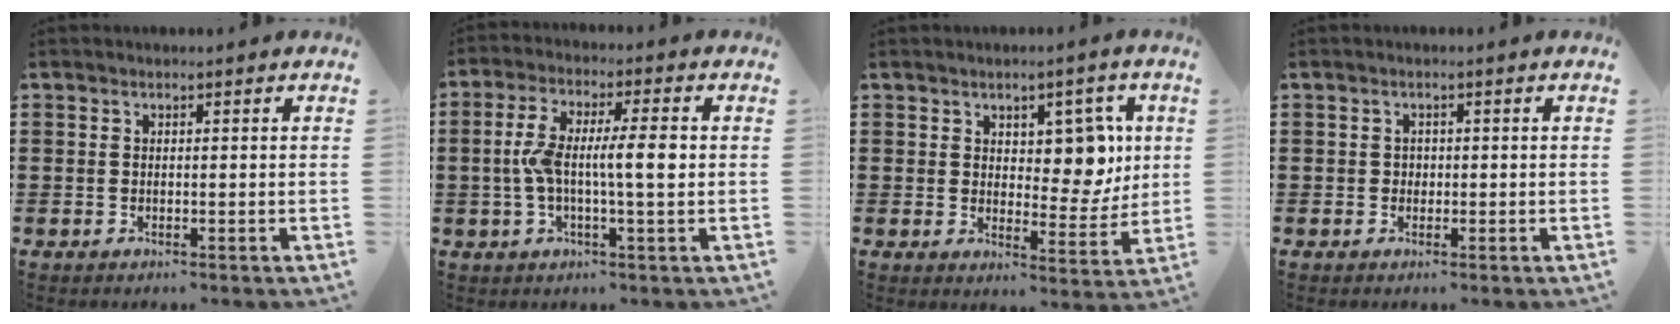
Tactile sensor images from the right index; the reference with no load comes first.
{"total": 7.4, "force": [-0.3, 1.5, 7.3], "torque": [-0.138, 0.000, -0.012]}
{"total": 6.9, "force": [2.8, 4.3, 4.6], "torque": [-0.070, -0.002, 0.044]}
{"total": 1.0, "force": [0.0, 0.9, 0.3], "torque": [-0.008, 0.003, 0.000]}